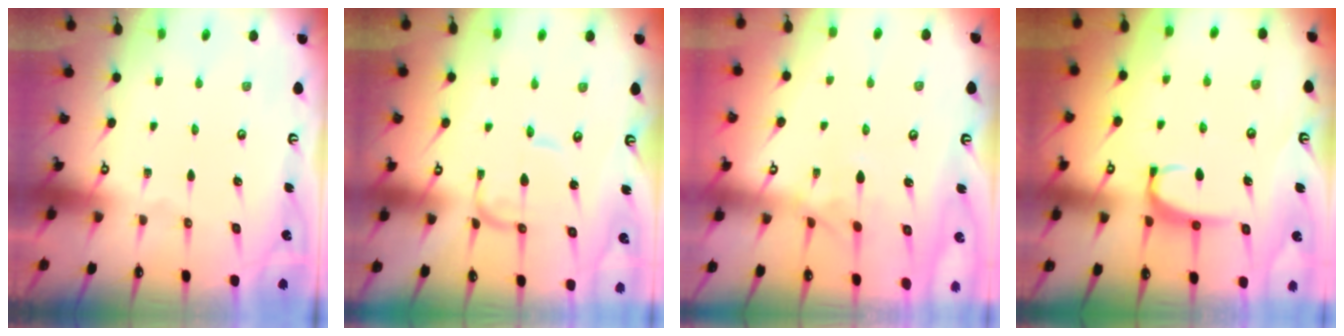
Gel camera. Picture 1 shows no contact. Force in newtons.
{"total": 1.0, "press": 1.0, "slide": 0.1}
{"total": 2.8, "press": 2.7, "slide": 0.8}
{"total": 3.0, "press": 2.7, "slide": 1.2}